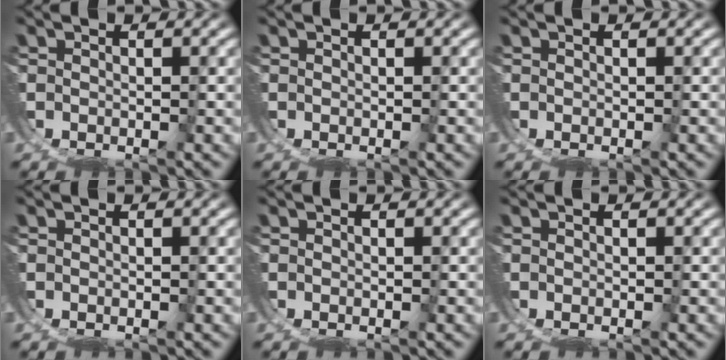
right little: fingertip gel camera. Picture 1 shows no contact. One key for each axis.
{"total": 0.0}
{"total": 0.0}
{"total": 0.0}
{"total": 0.0}
{"total": 0.0}